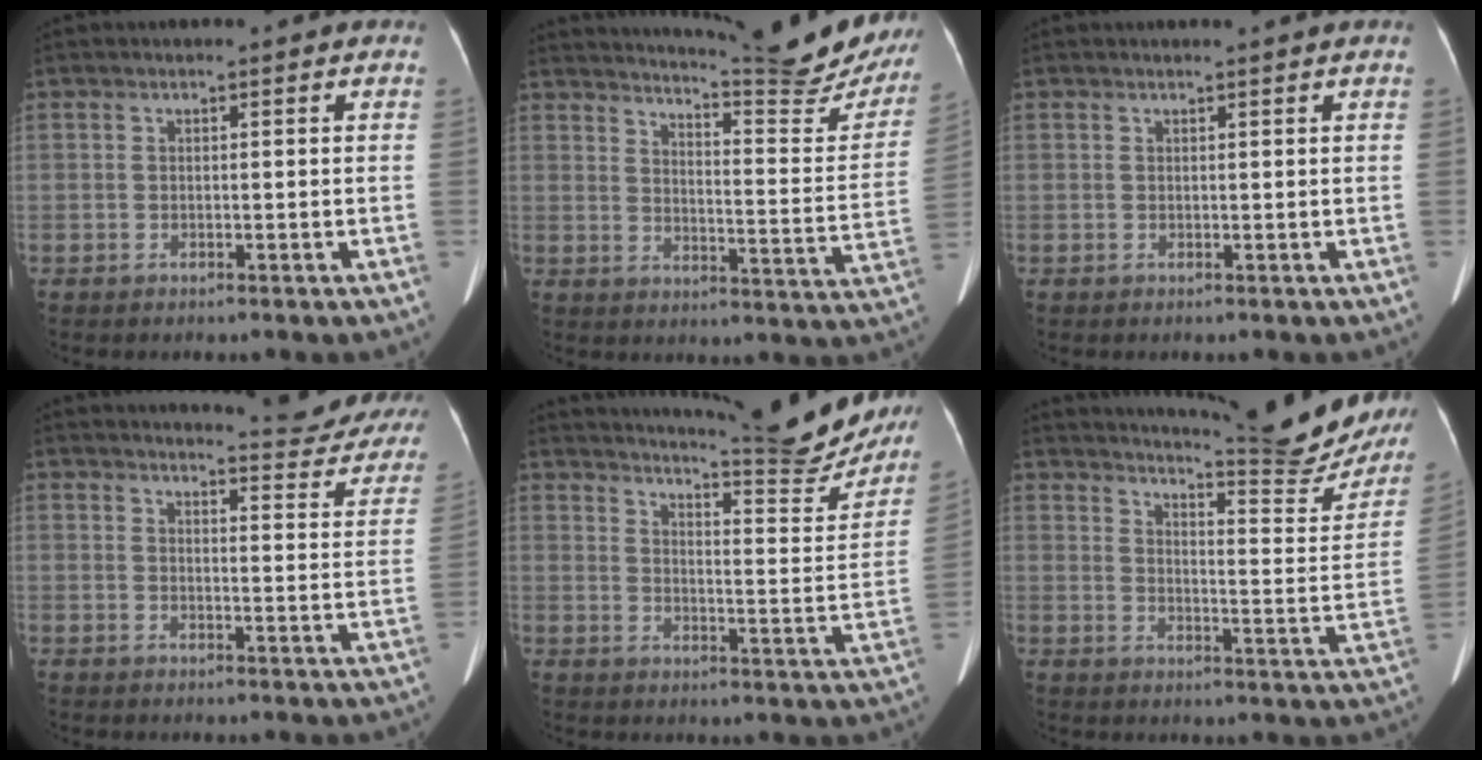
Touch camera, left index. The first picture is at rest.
{"total": 22.4, "force": [20.8, 1.0, 8.3], "torque": [-0.119, -0.097, 0.250]}
{"total": 1.3, "force": [1.2, -0.3, 0.4], "torque": [-0.015, 0.001, 0.022]}
{"total": 13.4, "force": [13.1, 1.4, 2.7], "torque": [-0.017, -0.059, 0.131]}
{"total": 19.8, "force": [18.4, 1.3, 7.3], "torque": [-0.109, -0.068, 0.228]}
{"total": 21.8, "force": [20.2, 1.2, 8.1], "torque": [-0.115, -0.091, 0.244]}